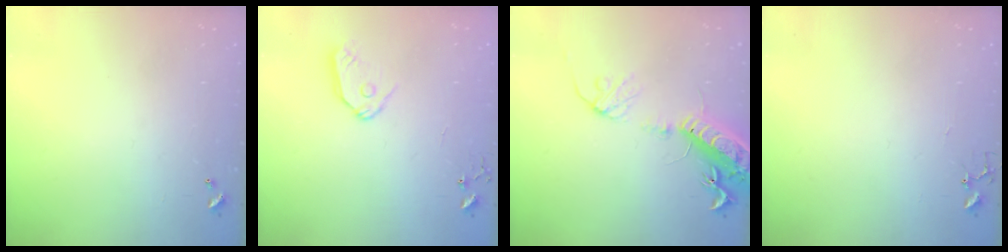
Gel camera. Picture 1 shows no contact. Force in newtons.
{"total": 8.9, "press": 8.9, "slide": 1.0}
{"total": 16.6, "press": 16.2, "slide": 3.8}
{"total": 4.1, "press": 4.1, "slide": 0.2}